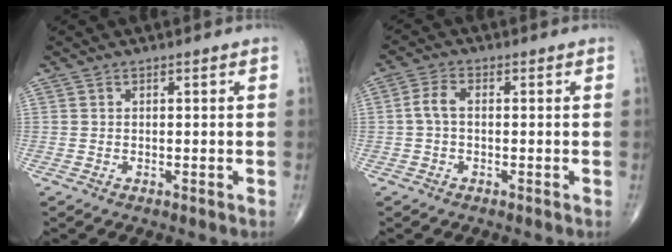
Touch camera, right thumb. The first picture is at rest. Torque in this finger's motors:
{"motor_torque": [-0.02, -0.02, 0.25, -0.25, 0.04]}